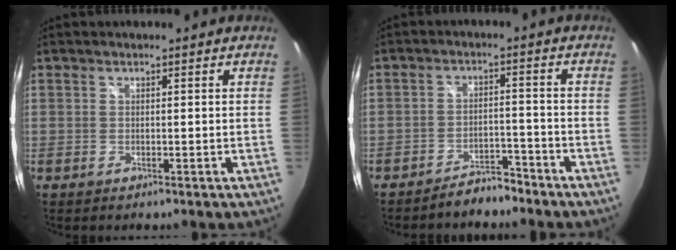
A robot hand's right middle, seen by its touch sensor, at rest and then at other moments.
{"total": 5.2, "force": [-4.8, 1.5, 1.2], "torque": [-0.033, 0.011, -0.071]}